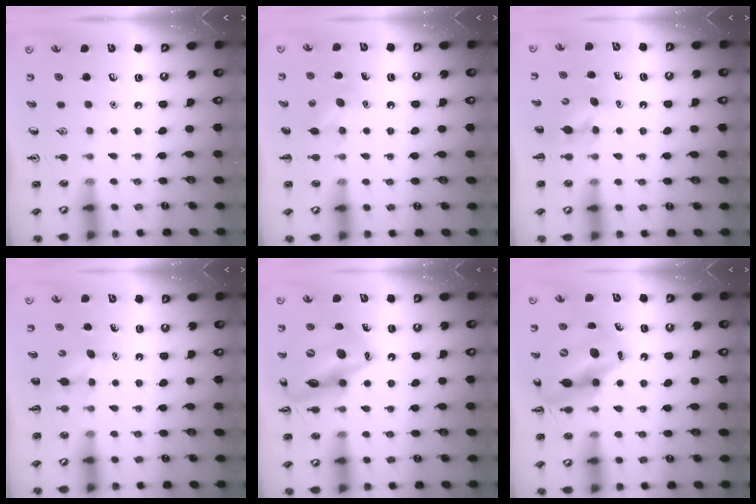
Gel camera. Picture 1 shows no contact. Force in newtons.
{"total": 4.6, "press": 4.4, "slide": 1.2}
{"total": 4.2, "press": 4.0, "slide": 1.1}
{"total": 3.2, "press": 3.1, "slide": 0.8}
{"total": 16.5, "press": 16.2, "slide": 2.7}
{"total": 14.7, "press": 14.0, "slide": 4.5}